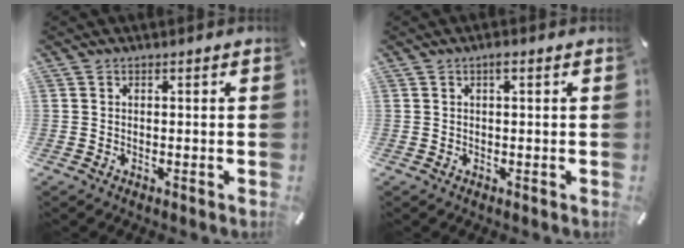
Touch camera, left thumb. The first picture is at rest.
{"total": 1.4, "force": [0.4, 0.3, 1.2], "torque": [-0.025, 0.004, 0.006]}